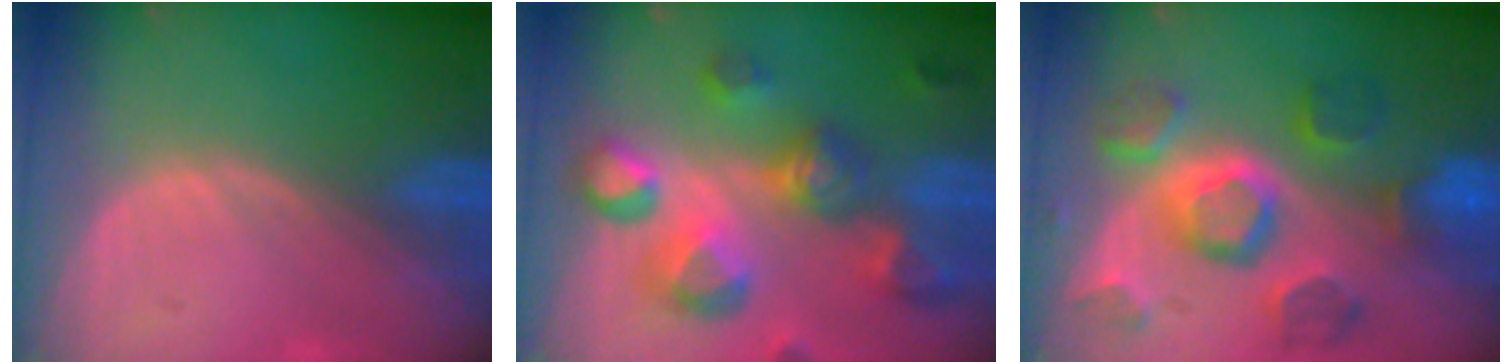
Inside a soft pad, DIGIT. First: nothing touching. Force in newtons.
{"total": 11.3, "press": 10.1, "slide": 5.1}
{"total": 11.3, "press": 10.0, "slide": 5.3}